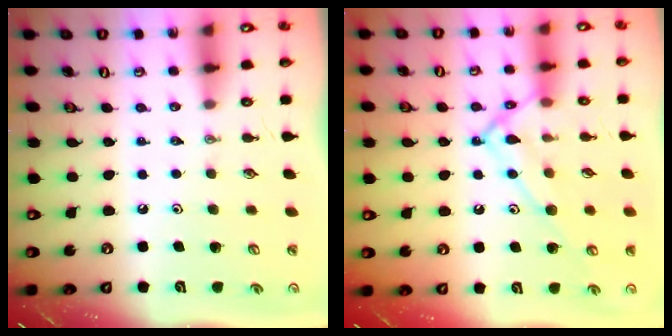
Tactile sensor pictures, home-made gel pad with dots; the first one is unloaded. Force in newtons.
{"total": 13.3, "press": 13.3, "slide": 1.1}